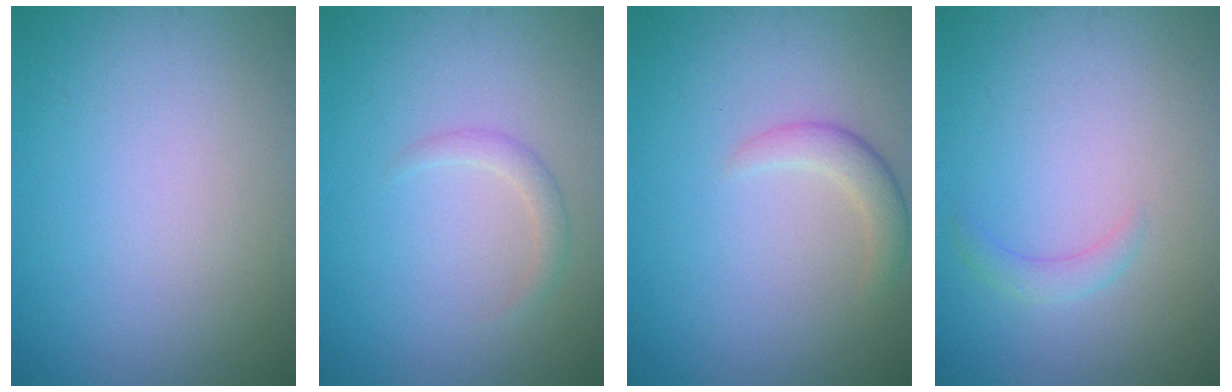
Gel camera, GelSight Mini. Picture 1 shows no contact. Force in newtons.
{"total": 1.4, "press": 1.4, "slide": 0.1}
{"total": 2.1, "press": 2.1, "slide": 0.1}
{"total": 1.3, "press": 1.3, "slide": 0.0}